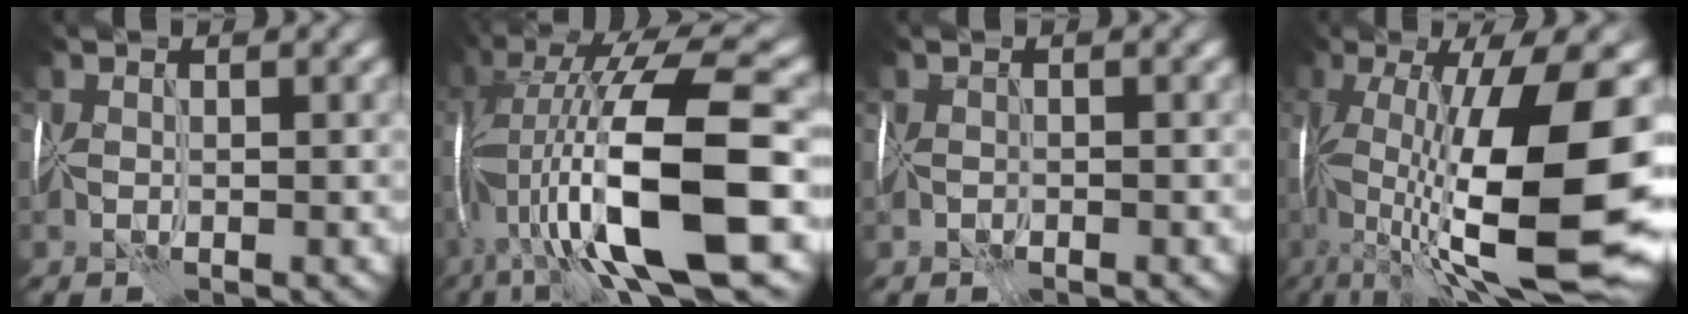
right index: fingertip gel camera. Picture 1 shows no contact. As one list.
[{"total": 14.7, "force": [-2.0, 4.2, 13.9], "torque": [-0.244, 0.024, -0.028]}, {"total": 0.7, "force": [-0.6, 0.1, -0.3], "torque": [0.003, 0.002, -0.011]}, {"total": 16.4, "force": [-1.3, 5.6, 15.3], "torque": [-0.271, 0.011, -0.016]}]